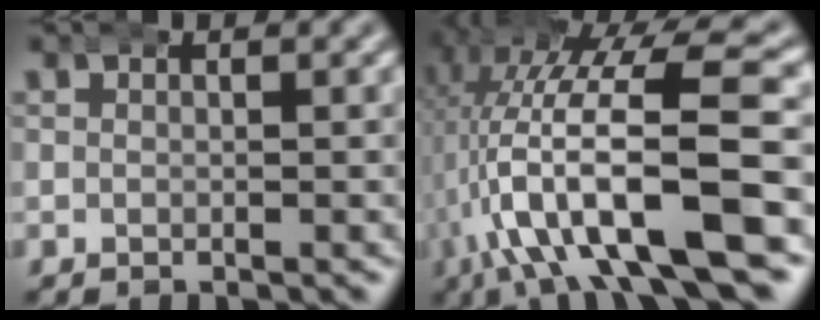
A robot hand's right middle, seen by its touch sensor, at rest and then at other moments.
{"total": 13.3, "force": [-1.0, 5.5, 12.1], "torque": [-0.210, -0.009, -0.002]}